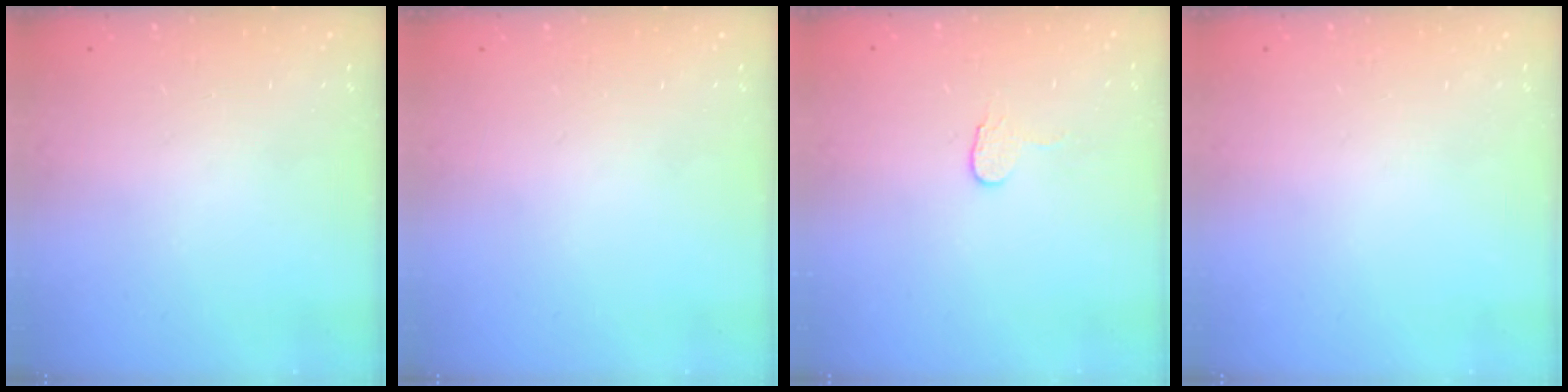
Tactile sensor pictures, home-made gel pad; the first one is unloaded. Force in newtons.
{"total": 0.0}
{"total": 3.2, "press": 3.2, "slide": 0.3}
{"total": 0.0}